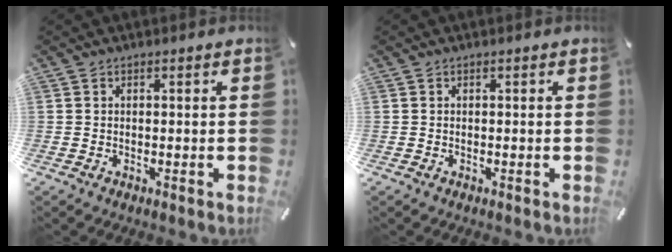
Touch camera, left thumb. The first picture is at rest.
{"total": 0.0}